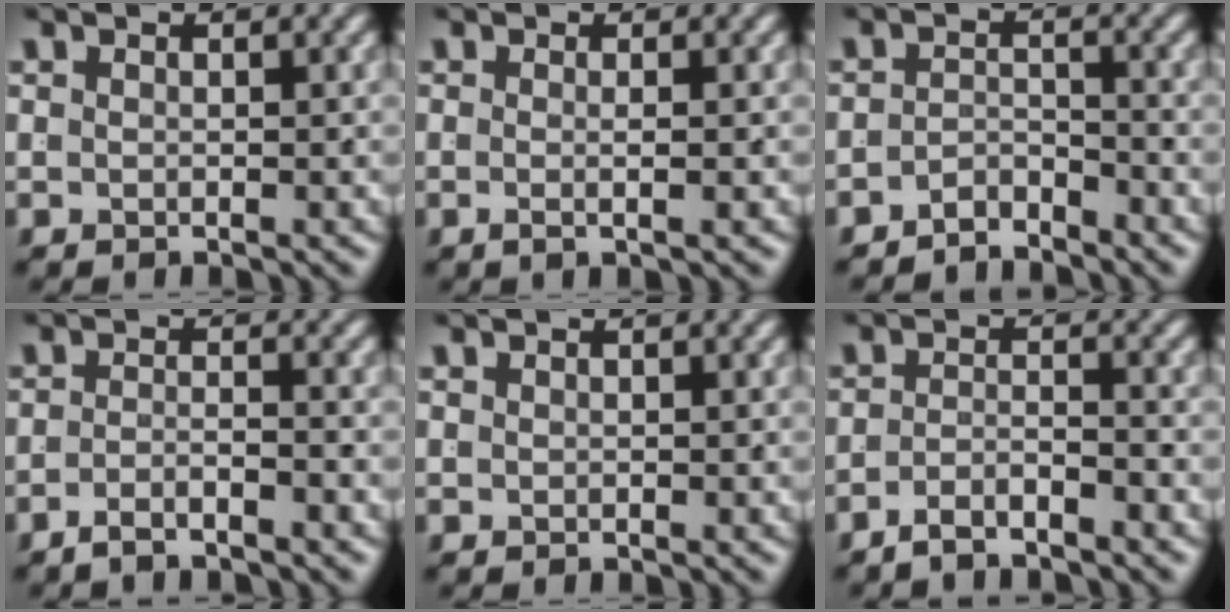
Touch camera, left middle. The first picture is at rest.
{"total": 1.2, "force": [-0.5, -0.4, 1.1], "torque": [-0.021, -0.006, -0.007]}
{"total": 3.1, "force": [-3.0, 0.5, 0.4], "torque": [0.006, -0.011, -0.050]}
{"total": 2.6, "force": [-2.3, -0.3, 1.0], "torque": [-0.009, -0.005, -0.039]}
{"total": 0.0}
{"total": 2.9, "force": [-2.7, 0.0, 0.8], "torque": [-0.006, -0.008, -0.045]}